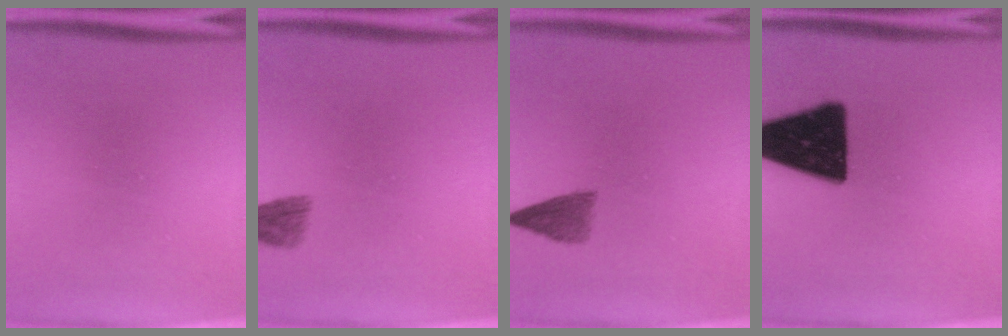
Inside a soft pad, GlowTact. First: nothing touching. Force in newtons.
{"total": 1.8}
{"total": 3.0}
{"total": 18.5}